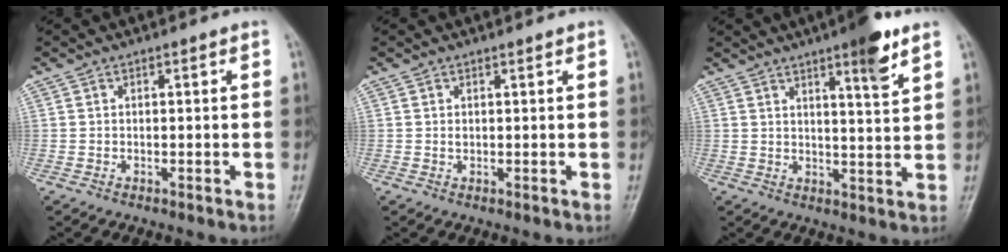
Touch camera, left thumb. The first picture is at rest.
{"total": 0.8, "force": [0.5, 0.4, 0.5], "torque": [-0.005, -0.004, 0.009]}
{"total": 8.0, "force": [5.0, 1.0, 6.1], "torque": [-0.083, -0.031, 0.072]}